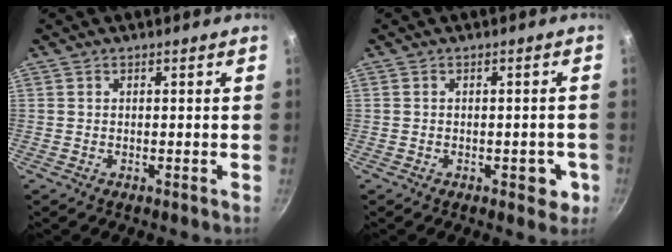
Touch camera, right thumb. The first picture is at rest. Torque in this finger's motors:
{"motor_torque": [0.66, 0.15, -0.19, 0.05, 0.12]}